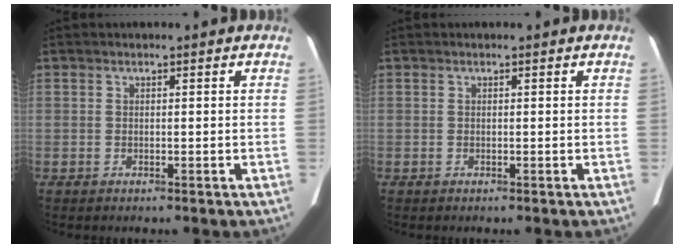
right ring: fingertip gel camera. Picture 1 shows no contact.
{"total": 0.0}